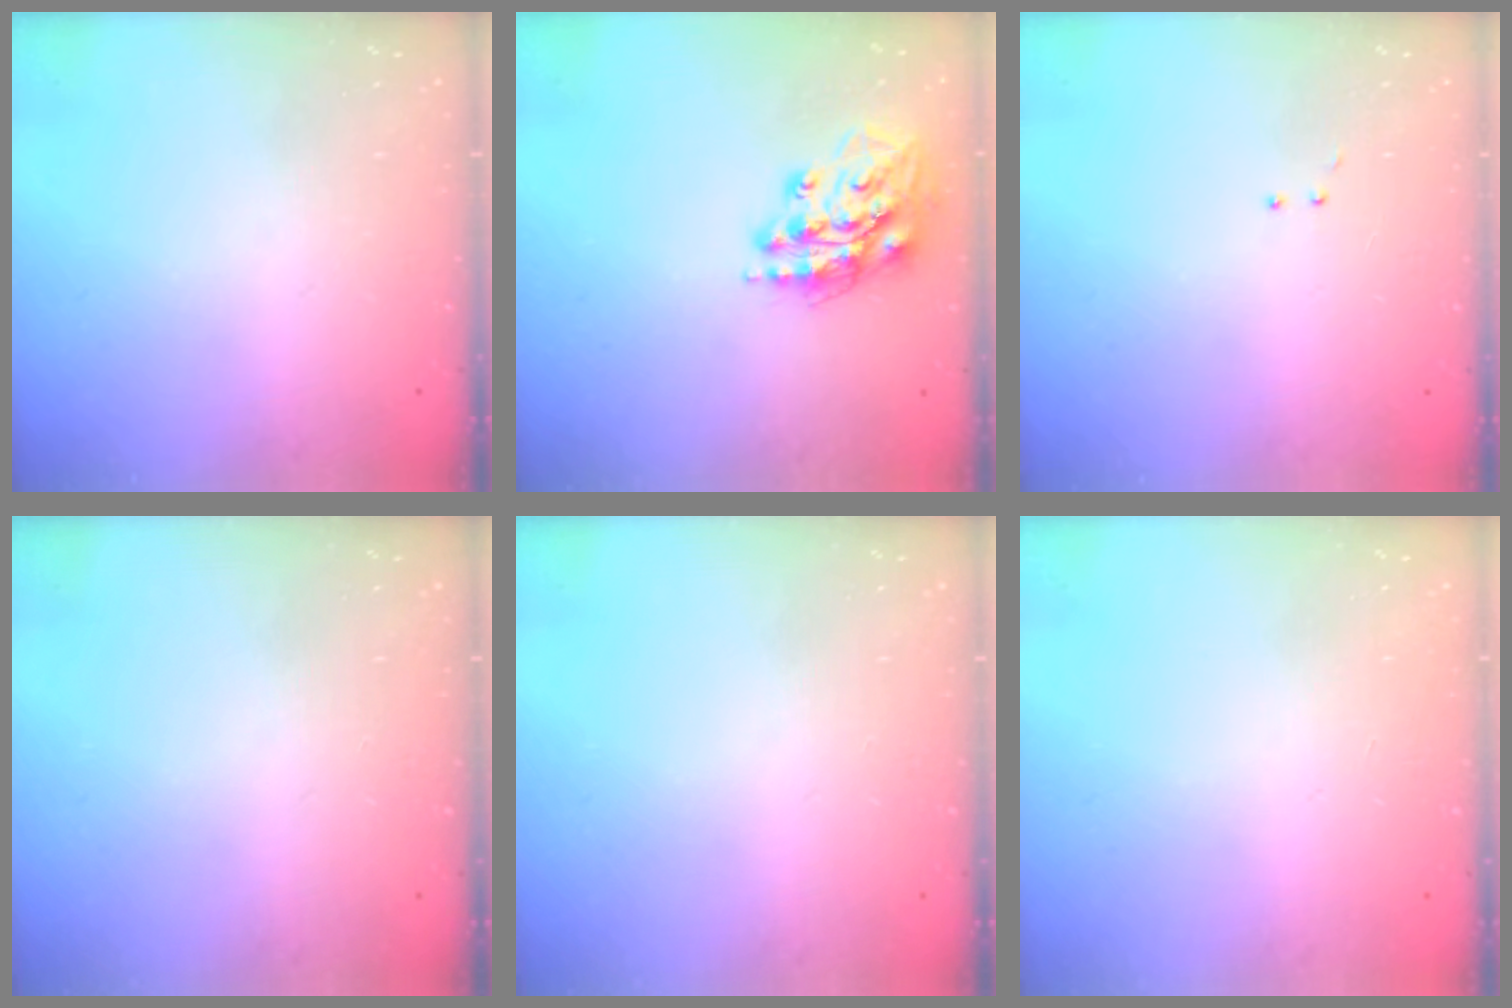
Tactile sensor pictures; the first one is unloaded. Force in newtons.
{"total": 15.4, "press": 15.3, "slide": 1.9}
{"total": 3.0, "press": 2.9, "slide": 0.7}
{"total": 0.0}
{"total": 0.0}
{"total": 0.0}